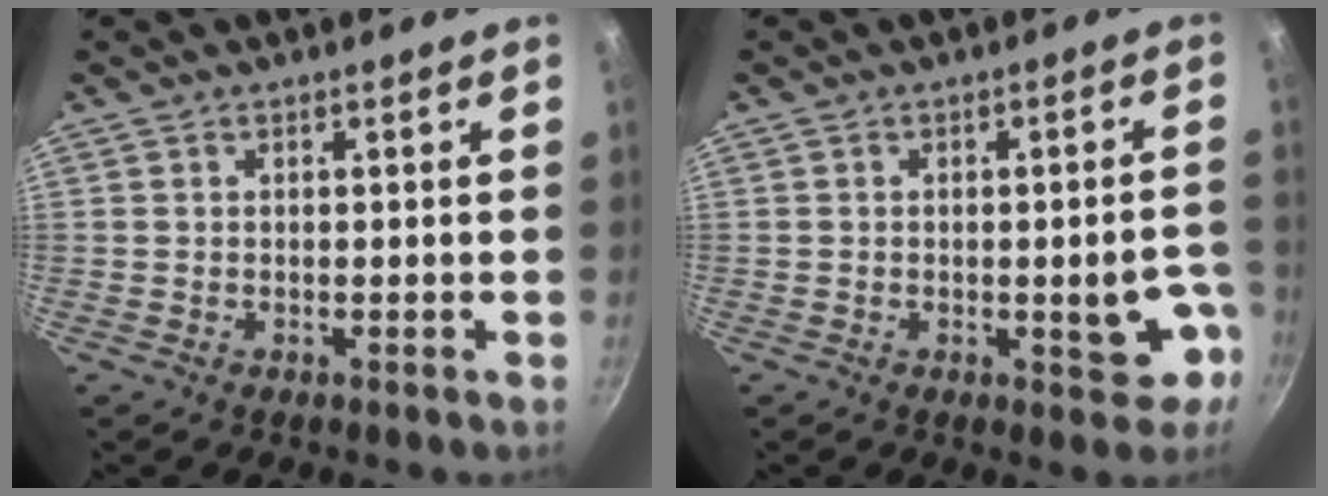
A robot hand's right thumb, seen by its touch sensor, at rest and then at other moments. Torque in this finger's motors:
{"motor_torque": [-0.13, 0.31, -0.06, -0.02, -0.02]}